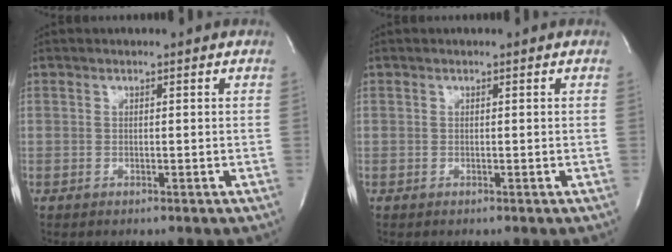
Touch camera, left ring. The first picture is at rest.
{"total": 0.0}